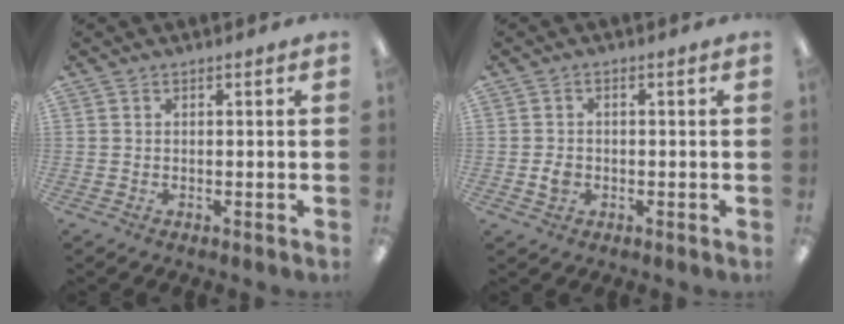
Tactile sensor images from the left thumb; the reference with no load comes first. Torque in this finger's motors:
{"motor_torque": [-0.27, 0.29, -0.38, 0.33, 0.02]}